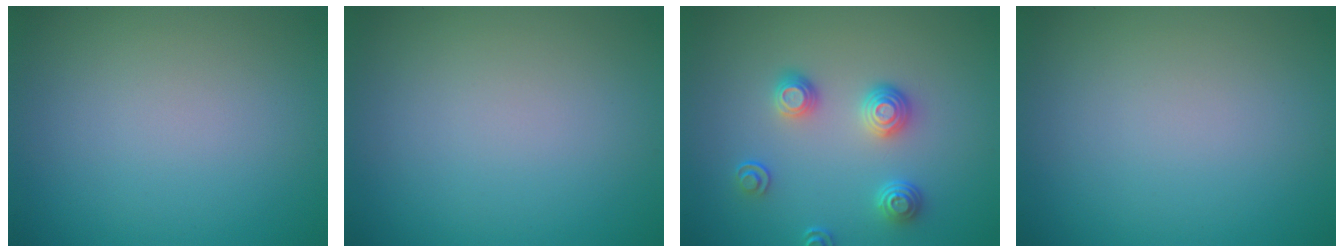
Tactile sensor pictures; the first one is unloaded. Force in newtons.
{"total": 0.0}
{"total": 3.2, "press": 2.8, "slide": 1.5}
{"total": 0.0}